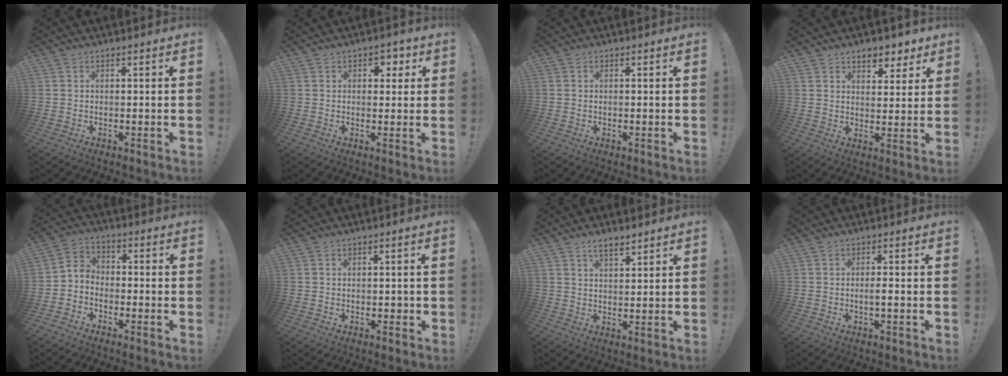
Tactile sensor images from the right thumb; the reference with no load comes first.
{"total": 3.7, "force": [1.1, 3.1, 1.6], "torque": [-0.005, 0.000, 0.014]}
{"total": 0.0}
{"total": 6.5, "force": [4.9, 3.8, 1.9], "torque": [-0.005, -0.040, 0.087]}
{"total": 5.2, "force": [-4.1, 2.9, 1.3], "torque": [-0.026, 0.015, -0.079]}
{"total": 1.2, "force": [-0.3, 1.0, 0.6], "torque": [-0.010, 0.004, -0.005]}
{"total": 4.7, "force": [3.7, 1.6, 2.4], "torque": [-0.036, -0.022, 0.064]}
{"total": 2.2, "force": [-0.5, 0.2, 2.1], "torque": [-0.043, 0.003, -0.011]}